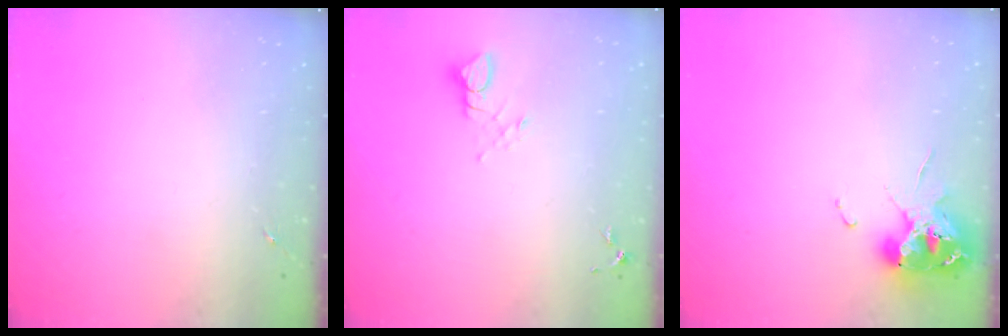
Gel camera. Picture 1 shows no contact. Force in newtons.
{"total": 3.8, "press": 3.8, "slide": 0.5}
{"total": 11.1, "press": 11.0, "slide": 1.2}